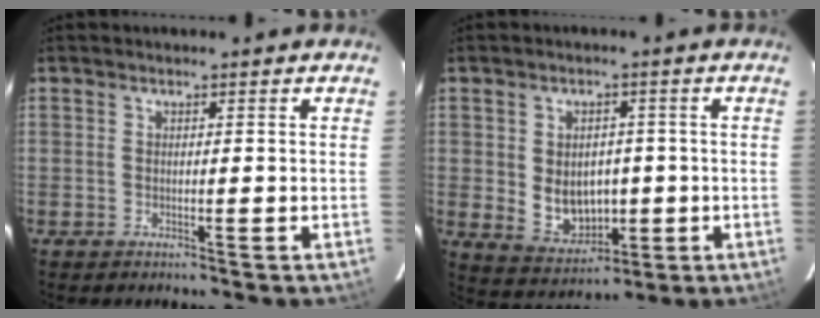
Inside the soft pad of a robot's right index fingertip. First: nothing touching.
{"total": 8.6, "force": [-0.8, 6.7, 5.4], "torque": [-0.110, -0.003, 0.012]}